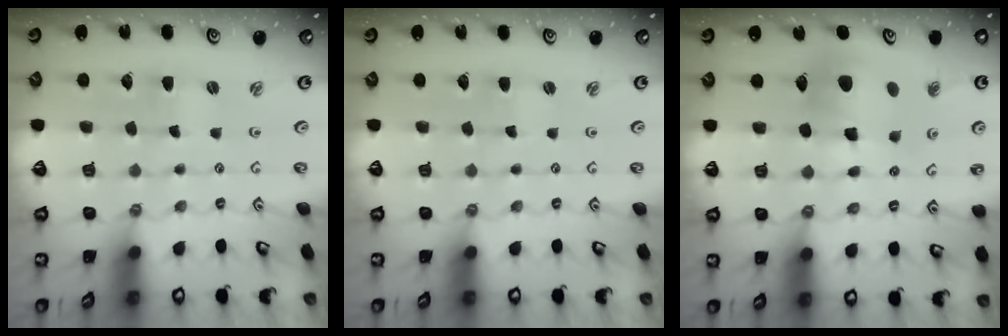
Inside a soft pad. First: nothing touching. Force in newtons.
{"total": 1.4, "press": 1.3, "slide": 0.3}
{"total": 12.1, "press": 11.9, "slide": 1.8}